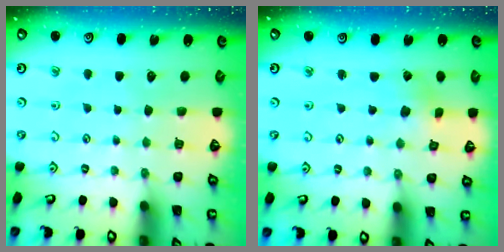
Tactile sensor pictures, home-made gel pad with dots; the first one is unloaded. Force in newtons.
{"total": 1.2, "press": 1.2, "slide": 0.2}